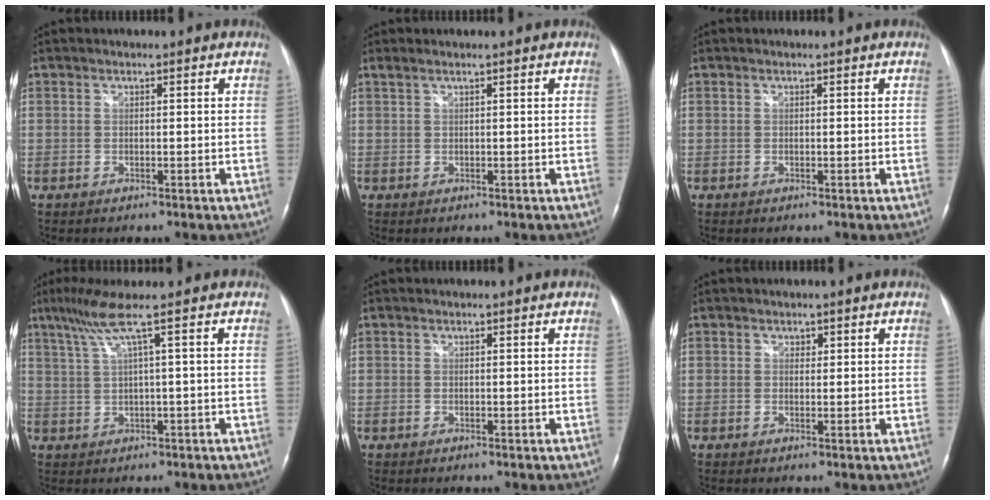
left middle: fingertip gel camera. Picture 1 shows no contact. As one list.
[{"total": 1.0, "force": [0.7, -0.1, 0.7], "torque": [-0.027, 0.019, 0.021]}, {"total": 0.0}, {"total": 4.9, "force": [2.4, -1.4, 4.0], "torque": [-0.092, 0.015, 0.054]}, {"total": 0.0}, {"total": 0.9, "force": [0.4, 0.7, 0.3], "torque": [0.000, -0.001, 0.005]}]